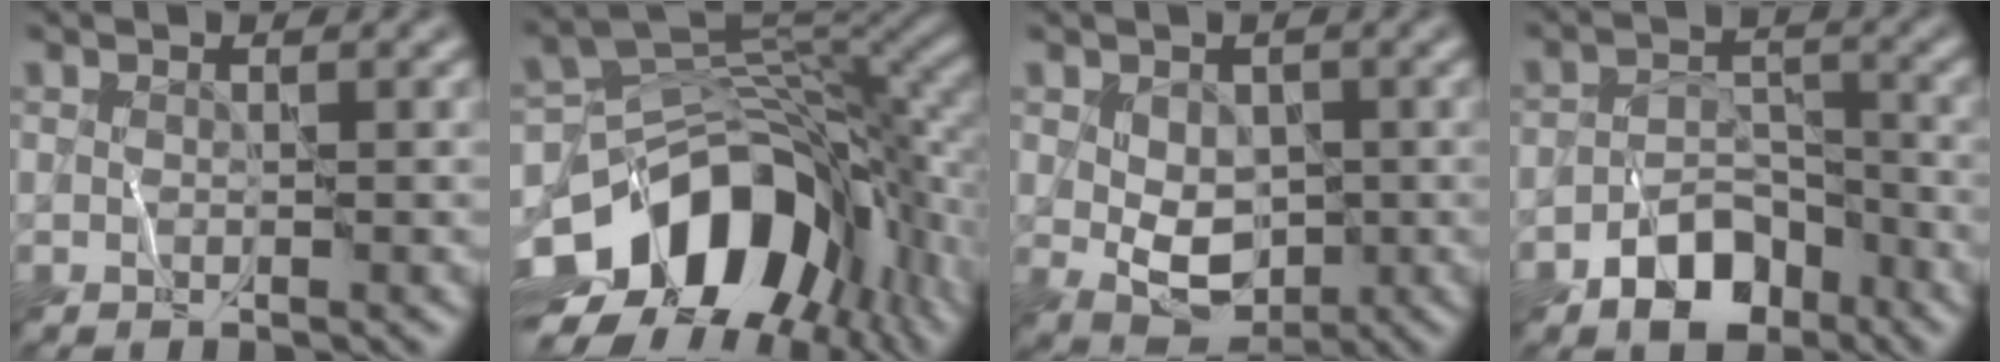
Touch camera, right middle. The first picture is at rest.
{"total": 14.8, "force": [-5.0, 10.0, 9.7], "torque": [-0.153, 0.005, -0.096]}
{"total": 4.7, "force": [-0.2, 3.2, 3.4], "torque": [-0.059, -0.008, -0.002]}
{"total": 5.4, "force": [-3.4, 3.3, 2.6], "torque": [-0.031, -0.001, -0.062]}